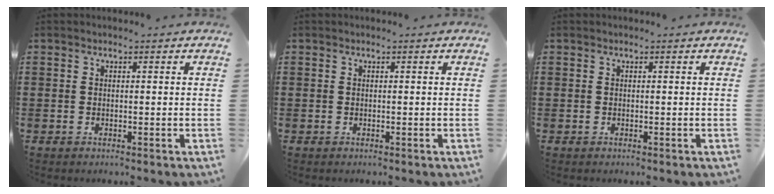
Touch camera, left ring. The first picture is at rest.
{"total": 0.0}
{"total": 0.0}